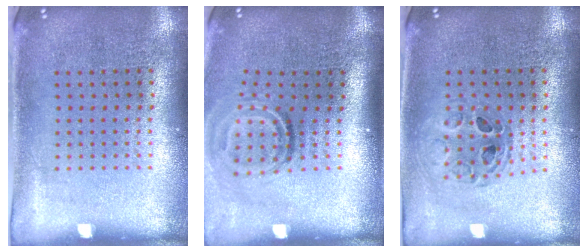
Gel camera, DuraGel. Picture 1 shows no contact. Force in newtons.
{"total": 1.9, "press": 1.1, "slide": 1.5}
{"total": 0.8, "press": 0.7, "slide": 0.2}